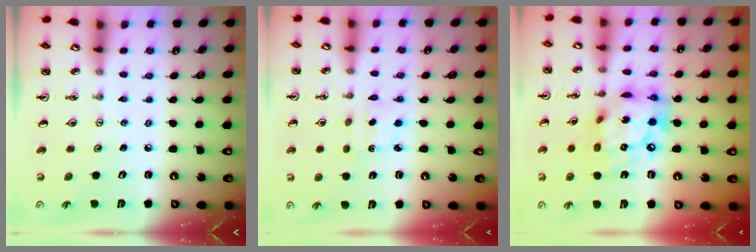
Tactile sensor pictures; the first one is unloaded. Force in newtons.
{"total": 2.2, "press": 2.1, "slide": 0.7}
{"total": 16.5, "press": 16.4, "slide": 1.4}